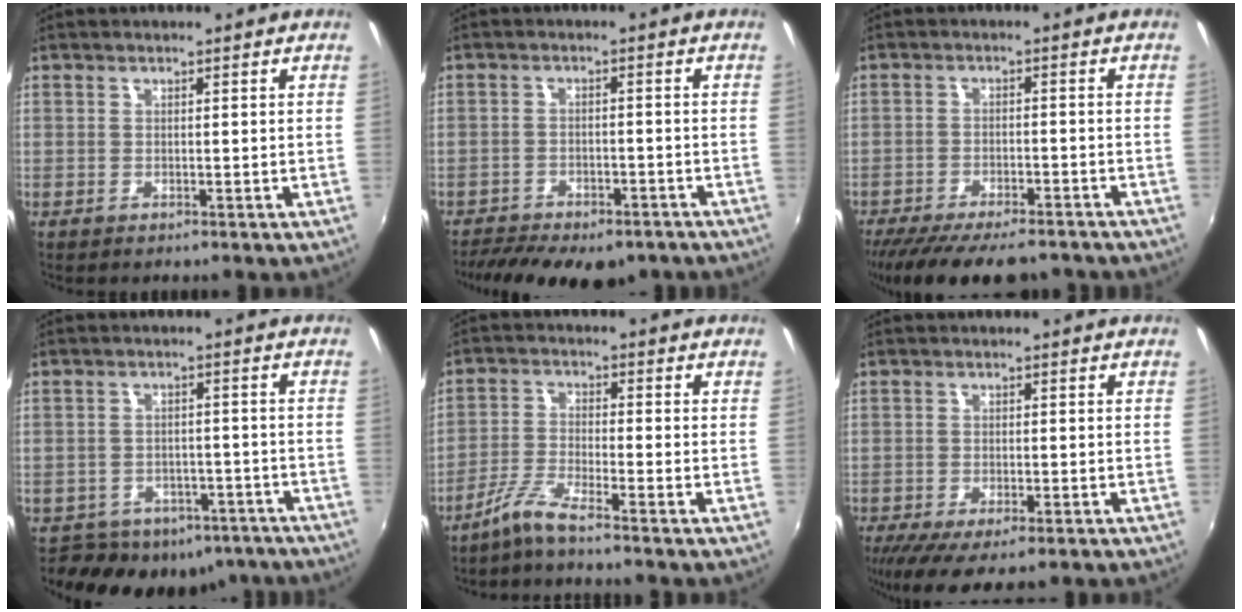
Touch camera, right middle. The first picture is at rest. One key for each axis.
{"total": 15.7, "fx": -12.1, "fy": 6.2, "fz": 7.7, "tx": -0.165, "ty": -0.032, "tz": -0.167}
{"total": 16.6, "fx": -13.8, "fy": 4.5, "fz": 8.0, "tx": -0.163, "ty": -0.040, "tz": -0.205}
{"total": 14.2, "fx": -10.4, "fy": 8.5, "fz": 4.5, "tx": -0.100, "ty": 0.012, "tz": -0.117}
{"total": 4.4, "fx": -3.7, "fy": -0.9, "fz": 2.1, "tx": -0.057, "ty": -0.002, "tz": -0.078}
{"total": 8.4, "fx": -5.5, "fy": 2.3, "fz": 5.8, "tx": -0.131, "ty": -0.044, "tz": -0.091}